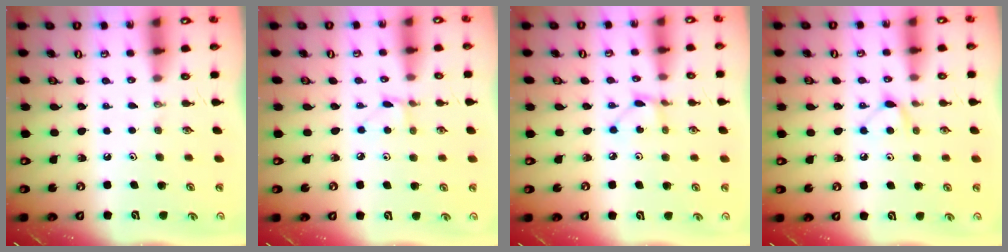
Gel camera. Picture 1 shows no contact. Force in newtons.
{"total": 2.6, "press": 2.6, "slide": 0.3}
{"total": 2.2, "press": 2.2, "slide": 0.1}
{"total": 6.1, "press": 6.1, "slide": 0.8}